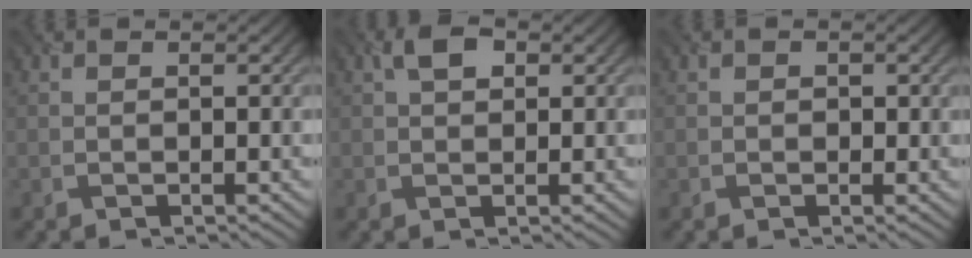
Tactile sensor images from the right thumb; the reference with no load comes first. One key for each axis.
{"total": 2.2, "fx": 1.1, "fy": 1.3, "fz": 1.4, "tx": -0.025, "ty": 0.004, "tz": 0.015}
{"total": 0.5, "fx": -0.2, "fy": 0.5, "fz": 0.1, "tx": 0.000, "ty": -0.006, "tz": -0.002}